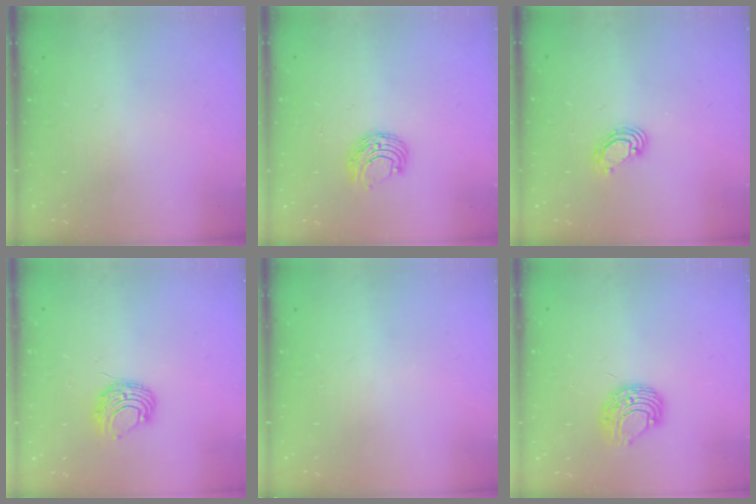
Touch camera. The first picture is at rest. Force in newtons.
{"total": 7.6, "press": 7.5, "slide": 0.6}
{"total": 4.8, "press": 4.8, "slide": 0.3}
{"total": 7.6, "press": 7.6, "slide": 0.5}
{"total": 0.0}
{"total": 8.1, "press": 8.1, "slide": 0.5}